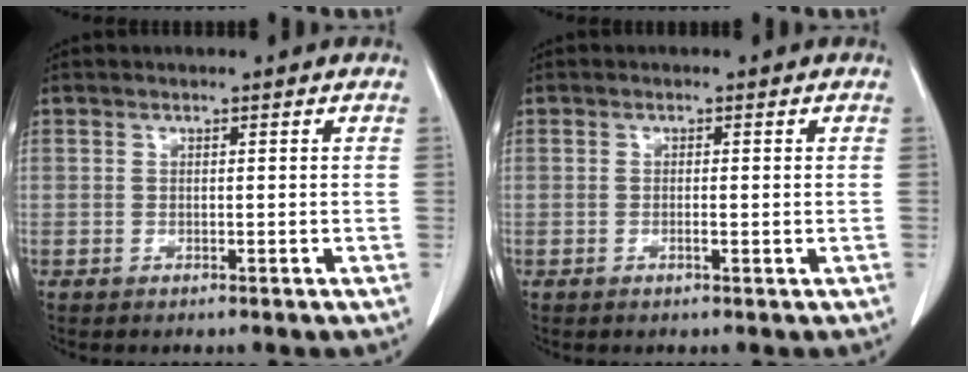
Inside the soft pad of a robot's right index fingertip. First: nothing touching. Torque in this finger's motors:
{"motor_torque": [-0.12, -0.03, -0.02, -0.01]}